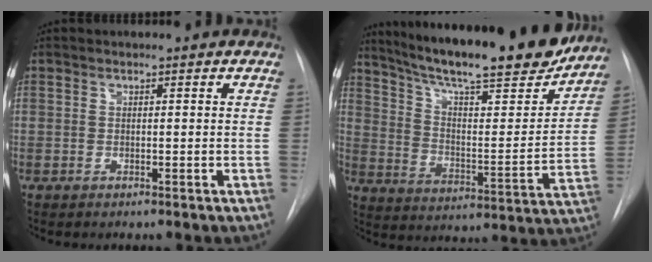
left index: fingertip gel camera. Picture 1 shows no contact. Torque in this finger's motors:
{"motor_torque": [0.38, -0.57, 0.73, 0.18]}